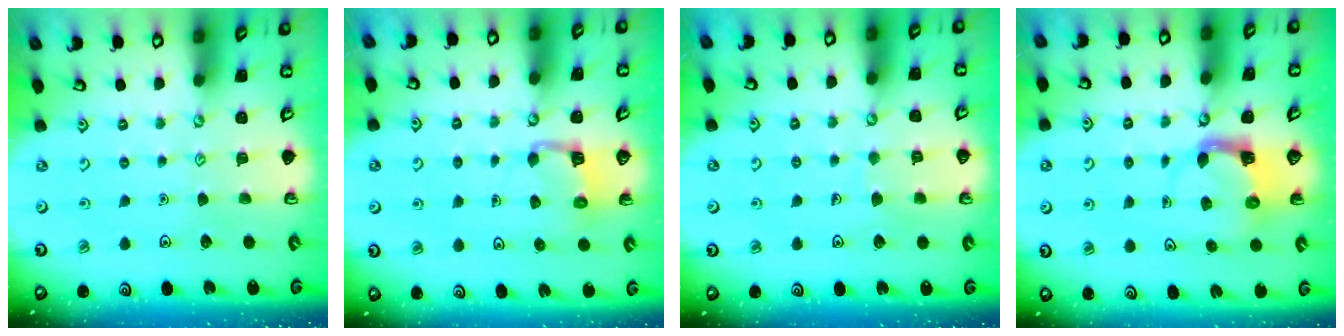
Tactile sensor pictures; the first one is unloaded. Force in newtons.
{"total": 2.8, "press": 2.8, "slide": 0.2}
{"total": 5.1, "press": 5.1, "slide": 0.5}
{"total": 3.9, "press": 3.9, "slide": 0.7}